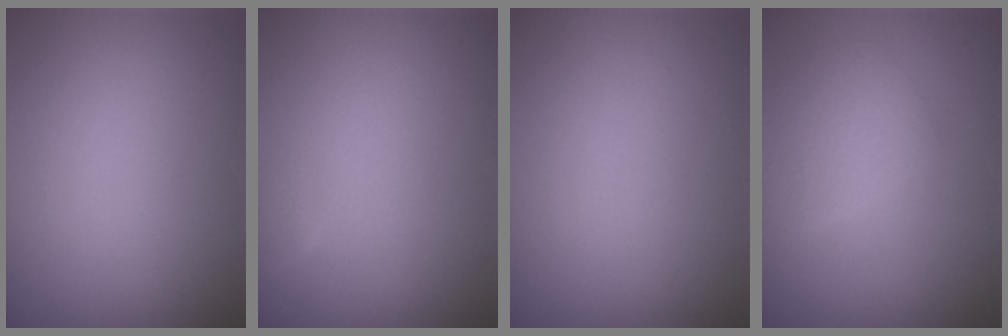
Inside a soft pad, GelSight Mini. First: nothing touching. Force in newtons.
{"total": 0.8, "press": 0.8, "slide": 0.1}
{"total": 0.0}
{"total": 2.4, "press": 2.4, "slide": 0.1}